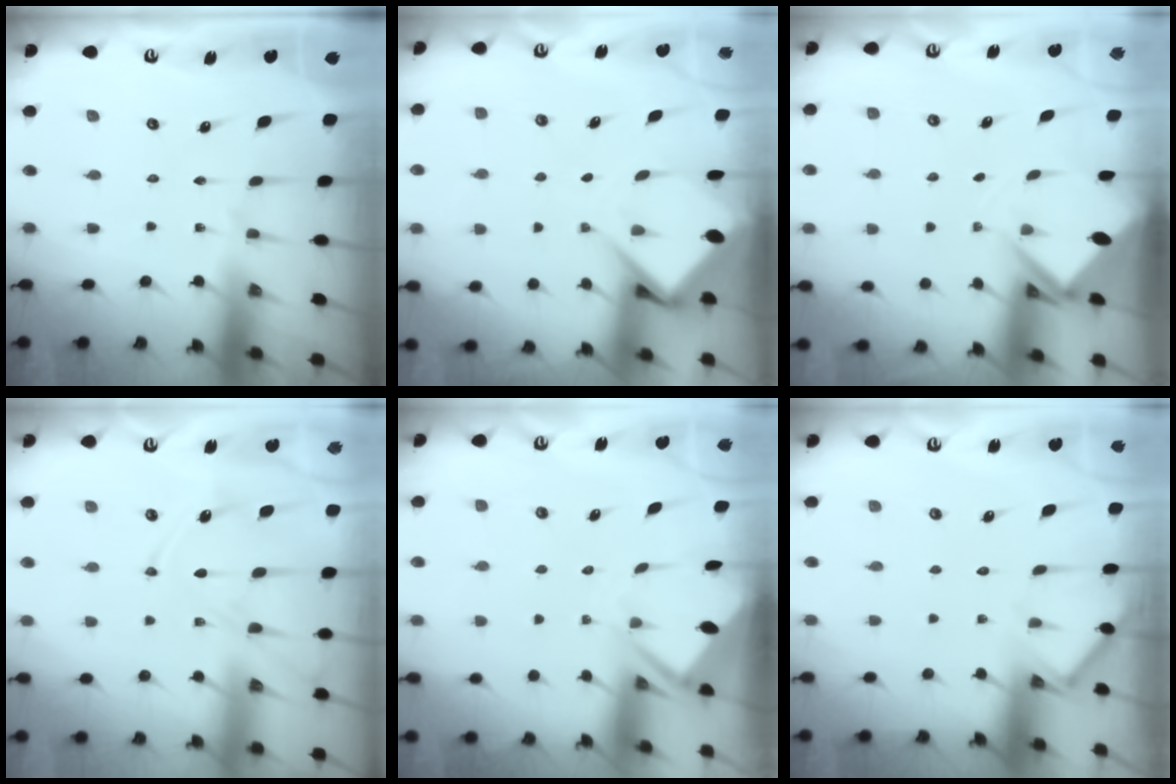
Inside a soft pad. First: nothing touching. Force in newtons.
{"total": 6.7, "press": 6.6, "slide": 0.7}
{"total": 2.6, "press": 2.6, "slide": 0.1}
{"total": 13.5, "press": 13.4, "slide": 1.6}
{"total": 3.5, "press": 3.4, "slide": 0.3}
{"total": 4.3, "press": 4.3, "slide": 0.4}